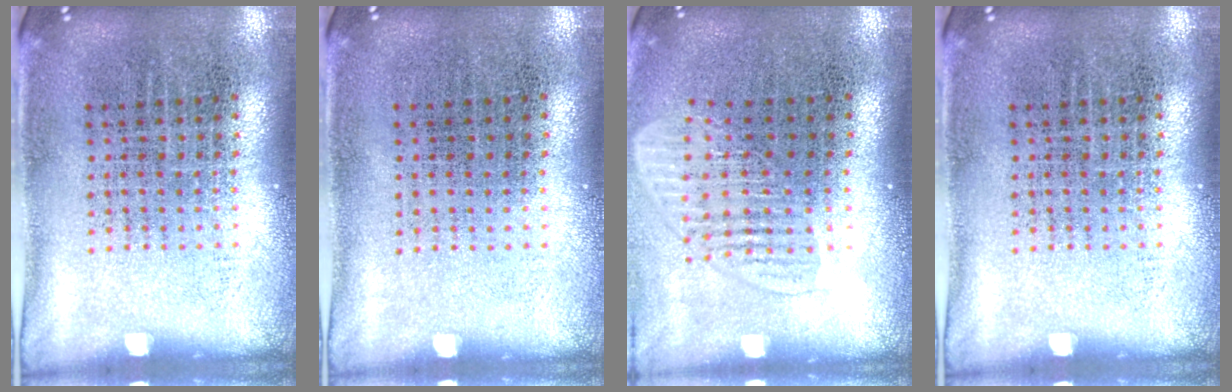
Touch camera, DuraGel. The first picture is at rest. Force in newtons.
{"total": 0.0}
{"total": 1.6, "press": 1.4, "slide": 0.8}
{"total": 0.0}